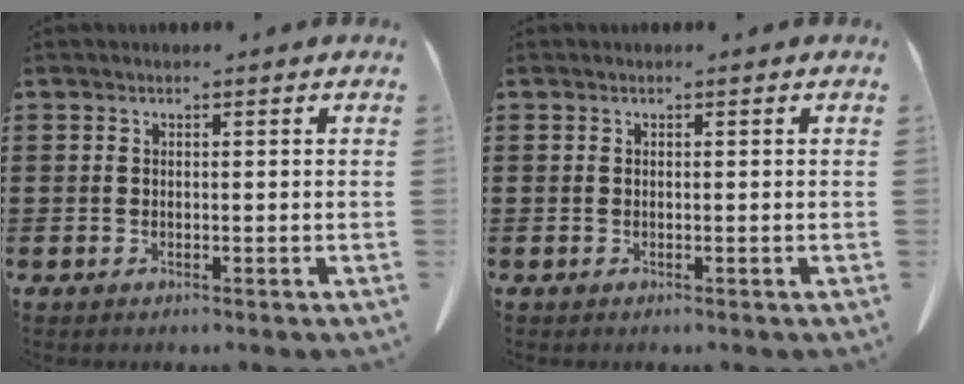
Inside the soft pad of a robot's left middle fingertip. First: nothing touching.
{"total": 0.0}